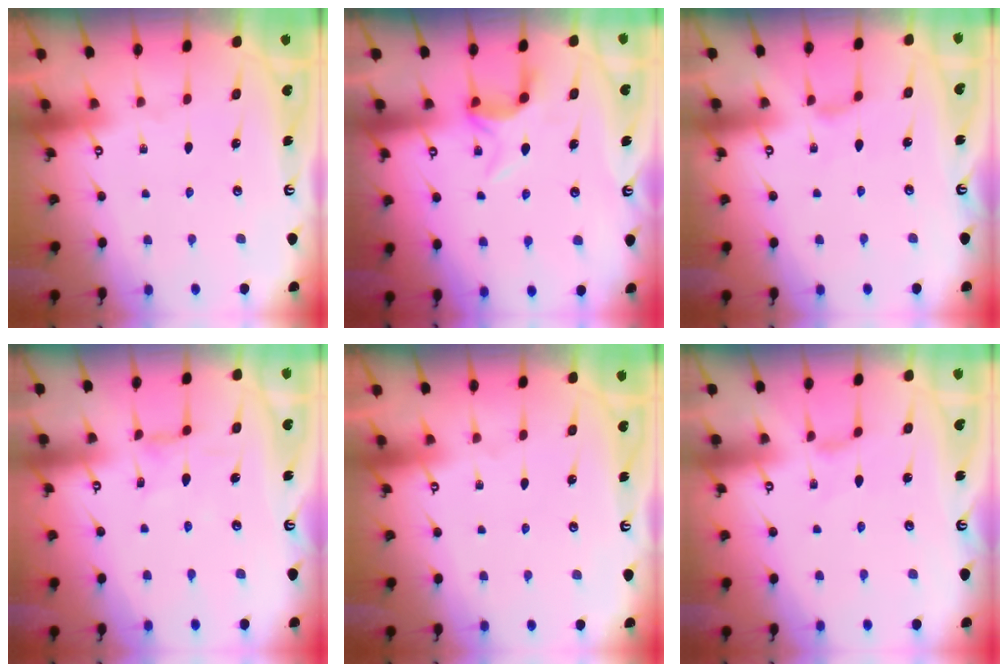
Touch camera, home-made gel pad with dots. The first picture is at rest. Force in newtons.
{"total": 6.5, "press": 6.4, "slide": 1.1}
{"total": 1.7, "press": 1.6, "slide": 0.4}
{"total": 2.3, "press": 2.3, "slide": 0.4}
{"total": 0.0}
{"total": 0.0}